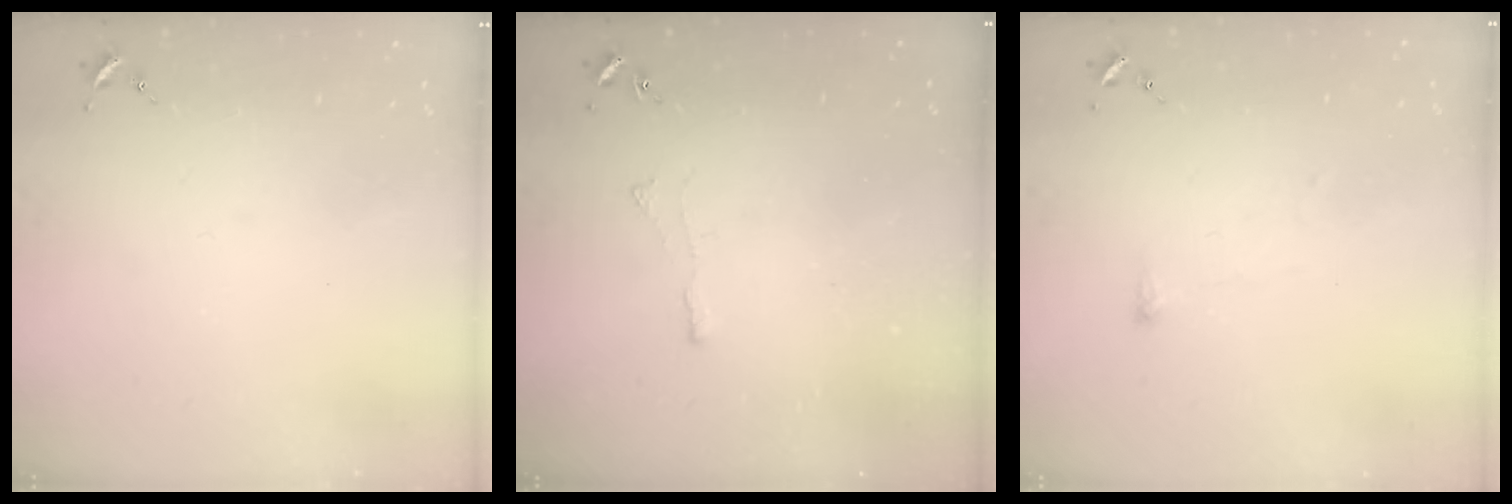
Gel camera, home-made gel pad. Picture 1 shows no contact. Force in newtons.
{"total": 2.6, "press": 2.5, "slide": 0.6}
{"total": 2.8, "press": 2.7, "slide": 0.5}